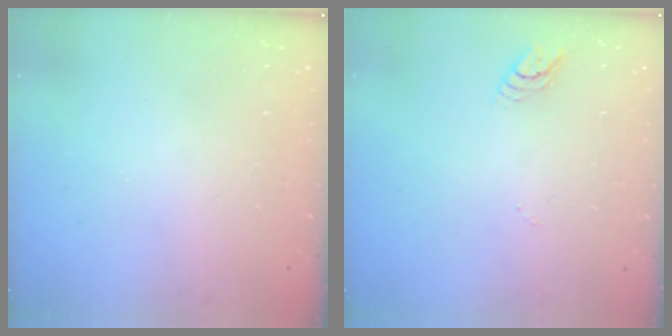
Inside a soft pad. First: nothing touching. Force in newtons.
{"total": 3.5, "press": 3.5, "slide": 0.4}